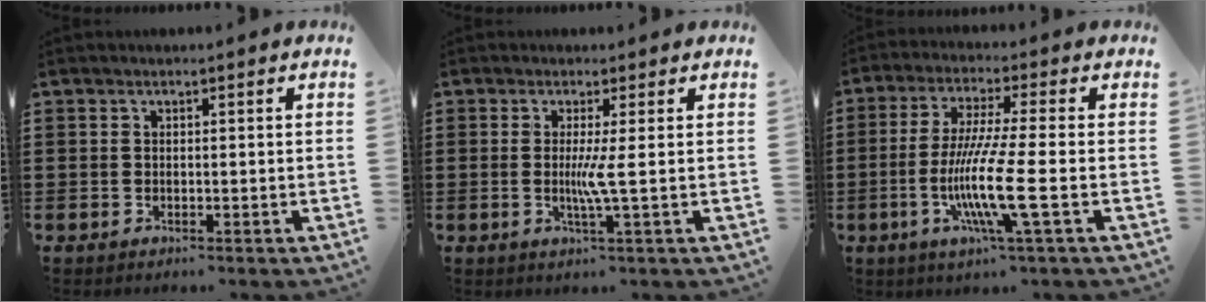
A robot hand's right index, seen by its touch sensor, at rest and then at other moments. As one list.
[{"total": 3.7, "force": [-0.1, -0.6, 3.7], "torque": [-0.066, -0.012, -0.006]}, {"total": 11.2, "force": [-3.0, 0.0, 10.8], "torque": [-0.226, -0.021, -0.064]}]